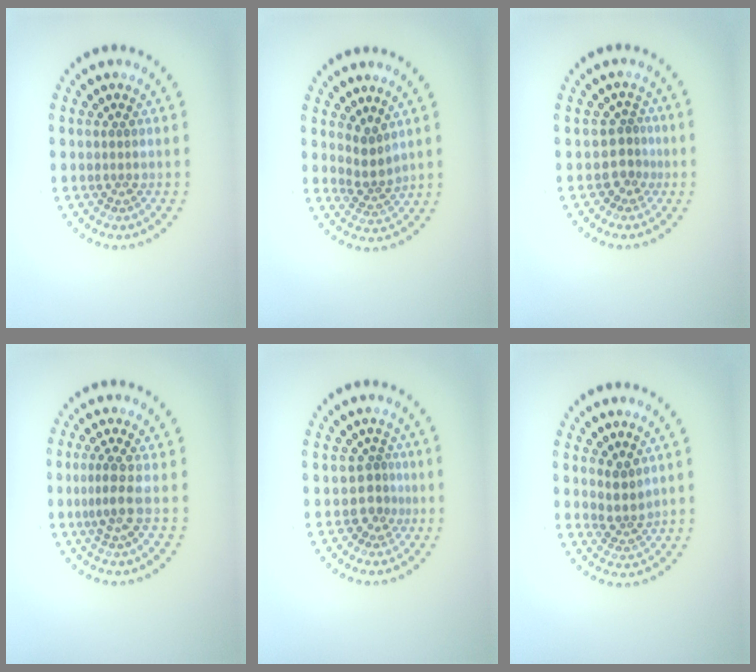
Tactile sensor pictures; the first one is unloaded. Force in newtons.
{"total": 2.2, "press": 1.4, "slide": 1.6}
{"total": 2.0, "press": 1.3, "slide": 1.5}
{"total": 2.3, "press": 1.5, "slide": 1.7}
{"total": 2.0, "press": 1.3, "slide": 1.6}
{"total": 2.0, "press": 1.5, "slide": 1.3}